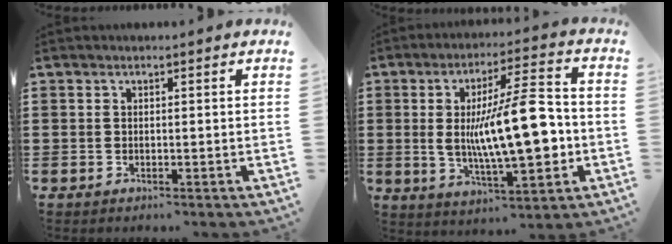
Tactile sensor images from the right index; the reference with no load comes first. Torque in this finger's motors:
{"motor_torque": [2.14, 0.00, 1.05, 0.21]}